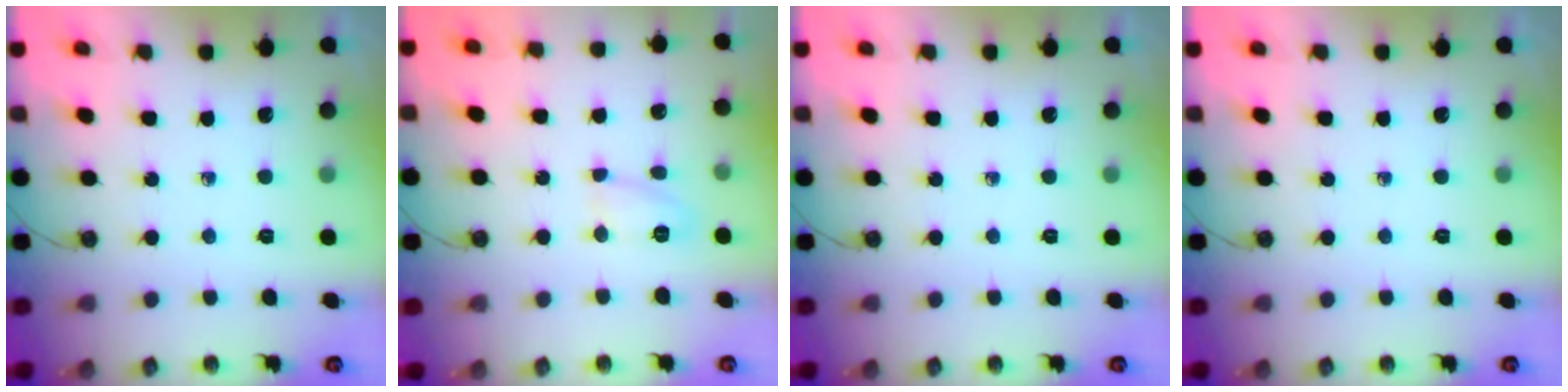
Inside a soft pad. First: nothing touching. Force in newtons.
{"total": 6.0, "press": 6.0, "slide": 0.6}
{"total": 0.0}
{"total": 0.0}